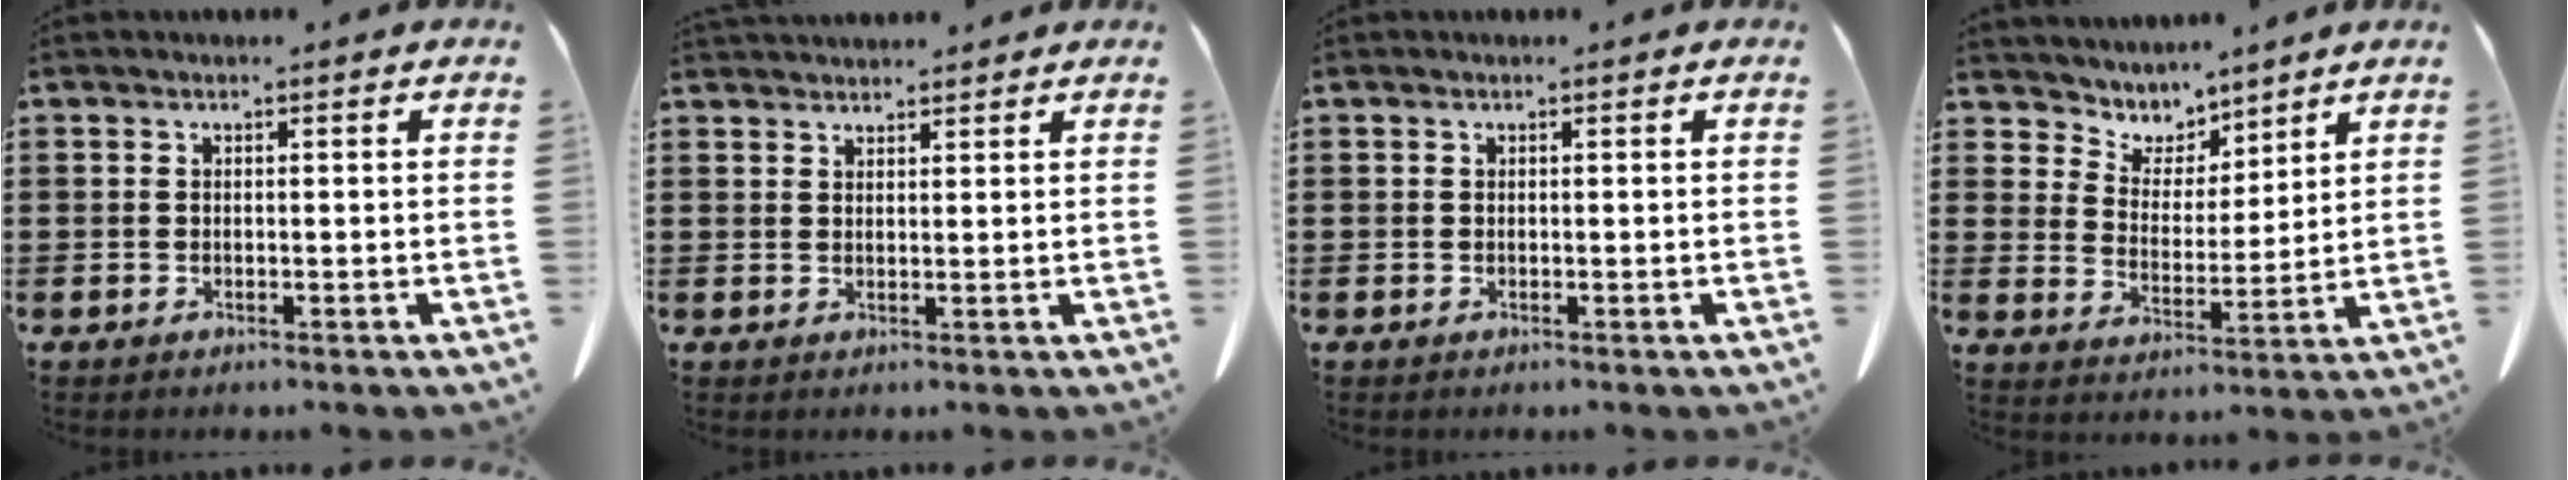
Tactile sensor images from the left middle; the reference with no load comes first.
{"total": 2.0, "force": [2.0, 0.2, 0.1], "torque": [-0.006, -0.001, 0.038]}
{"total": 0.0}
{"total": 5.0, "force": [4.5, 2.2, -0.4], "torque": [-0.027, -0.032, 0.078]}